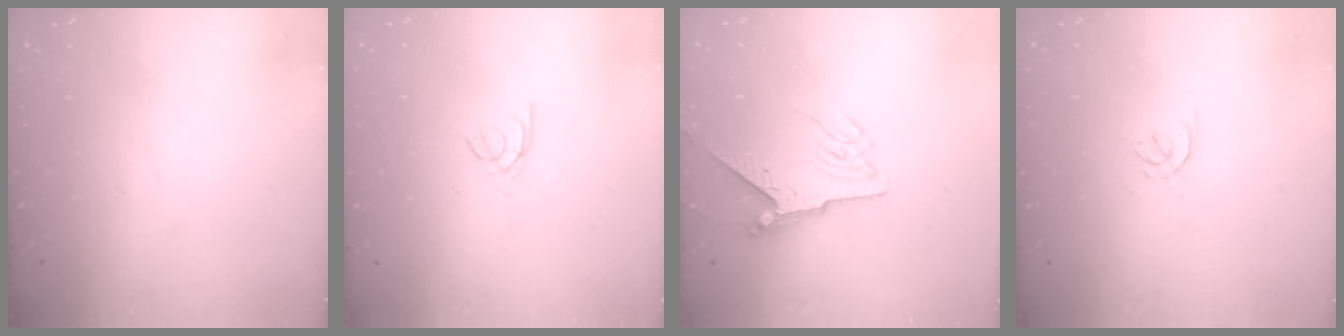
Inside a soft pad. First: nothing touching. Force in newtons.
{"total": 2.1, "press": 2.1, "slide": 0.2}
{"total": 8.1, "press": 8.0, "slide": 1.3}
{"total": 1.5, "press": 1.4, "slide": 0.6}